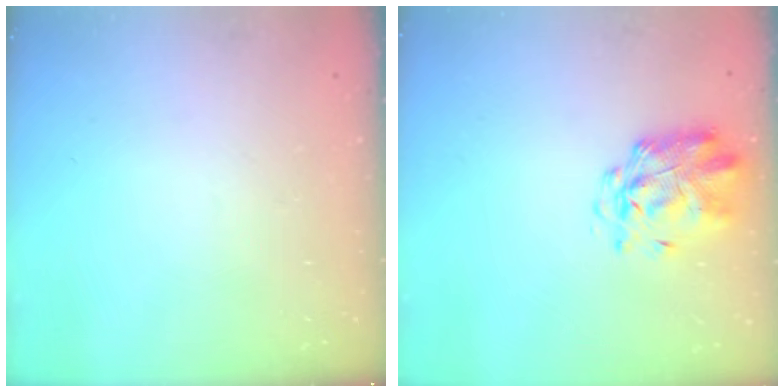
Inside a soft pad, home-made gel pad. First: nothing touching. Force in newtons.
{"total": 2.8, "press": 2.7, "slide": 0.8}